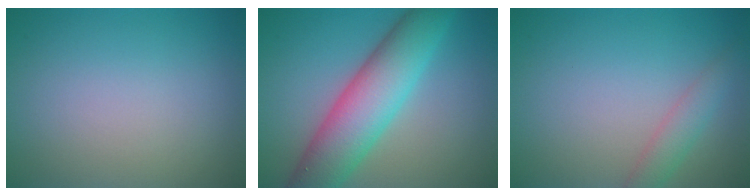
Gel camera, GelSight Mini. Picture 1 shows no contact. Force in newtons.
{"total": 8.4, "press": 8.4, "slide": 0.2}
{"total": 2.1, "press": 2.1, "slide": 0.1}